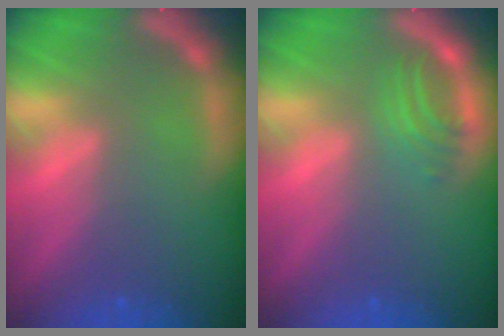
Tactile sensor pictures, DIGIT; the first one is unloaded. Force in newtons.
{"total": 2.5}